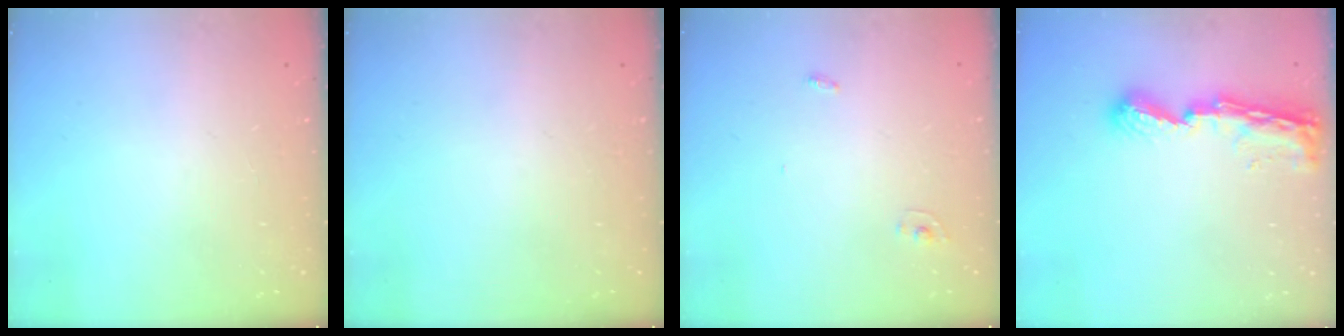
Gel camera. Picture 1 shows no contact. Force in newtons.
{"total": 0.0}
{"total": 2.4, "press": 2.4, "slide": 0.2}
{"total": 8.9, "press": 8.9, "slide": 0.9}